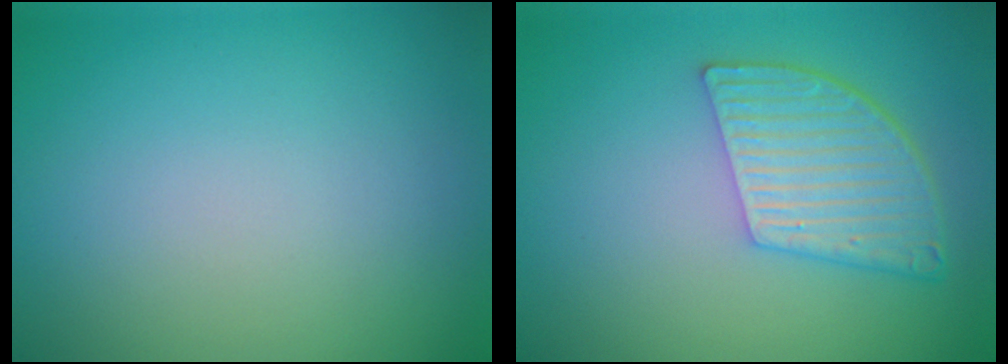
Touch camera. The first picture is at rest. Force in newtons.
{"total": 5.8, "press": 4.3, "slide": 3.8}